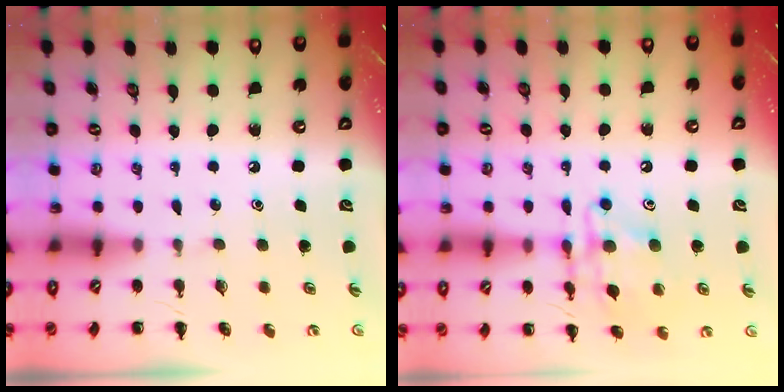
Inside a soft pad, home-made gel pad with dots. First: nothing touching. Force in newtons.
{"total": 13.4, "press": 13.2, "slide": 2.4}